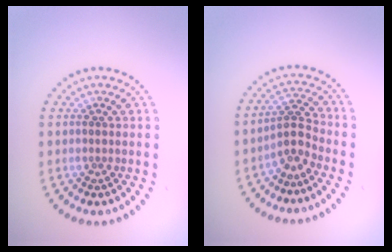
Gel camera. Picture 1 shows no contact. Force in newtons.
{"total": 2.5, "press": 1.8, "slide": 1.8}